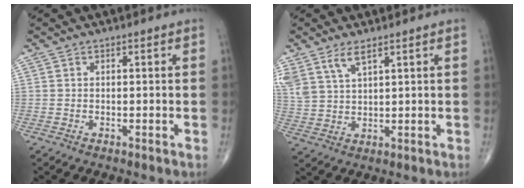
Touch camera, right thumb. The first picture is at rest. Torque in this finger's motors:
{"motor_torque": [0.08, 0.10, 0.56, 0.52, 0.06]}